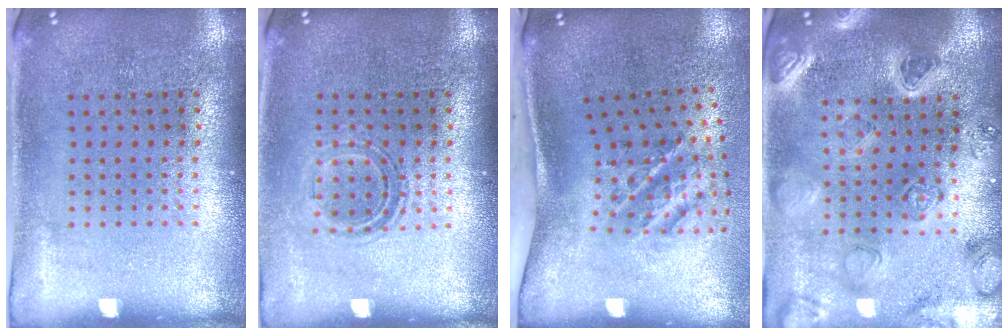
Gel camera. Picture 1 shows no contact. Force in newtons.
{"total": 1.1, "press": 1.0, "slide": 0.5}
{"total": 2.1, "press": 1.3, "slide": 1.7}
{"total": 2.2, "press": 2.2, "slide": 0.2}